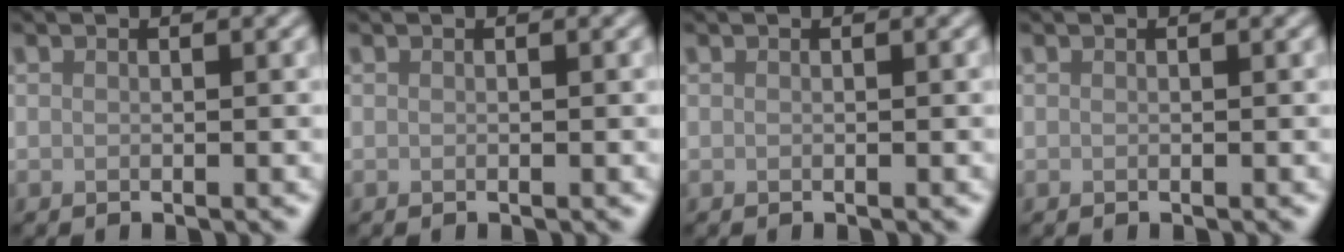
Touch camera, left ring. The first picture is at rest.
{"total": 0.0}
{"total": 0.0}
{"total": 0.0}